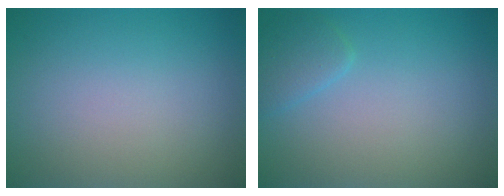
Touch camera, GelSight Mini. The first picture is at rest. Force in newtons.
{"total": 1.6, "press": 1.6, "slide": 0.1}